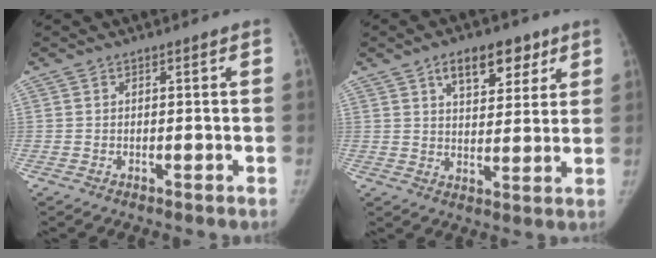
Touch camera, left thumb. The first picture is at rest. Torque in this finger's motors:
{"motor_torque": [-0.09, 0.50, 0.98, -0.64, 0.12]}